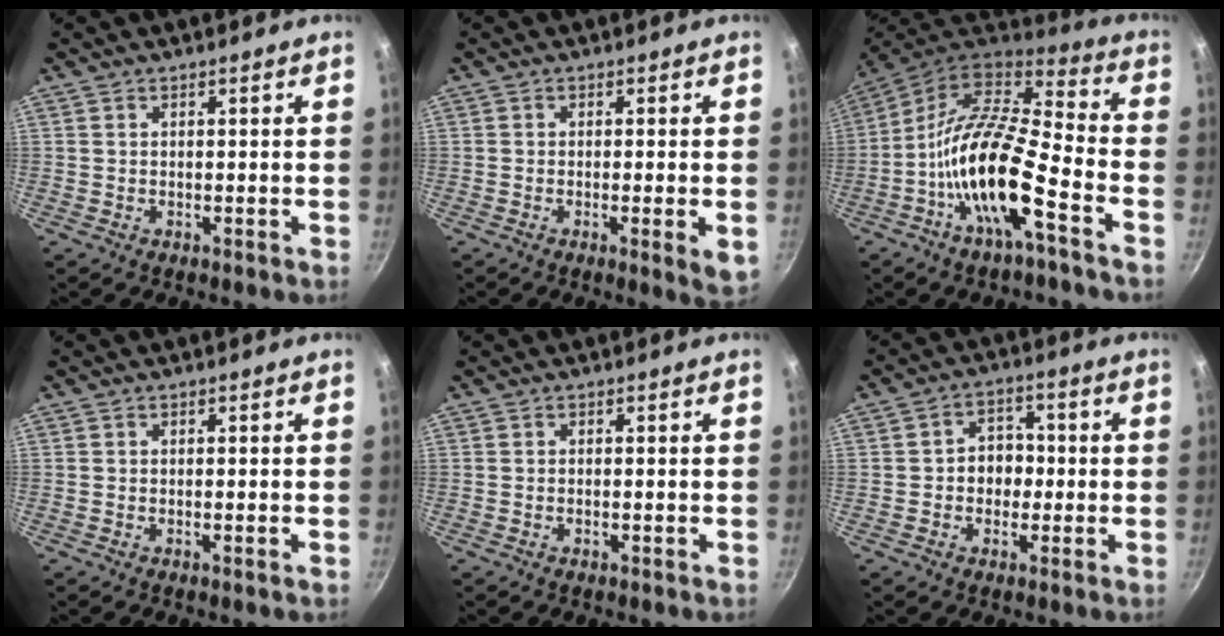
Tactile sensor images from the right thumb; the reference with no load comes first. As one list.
[{"total": 4.8, "force": [-1.0, 0.9, 4.6], "torque": [-0.062, -0.009, -0.013]}, {"total": 19.2, "force": [-7.0, 6.4, 16.8], "torque": [-0.304, 0.051, -0.150]}, {"total": 0.7, "force": [-0.3, 0.0, 0.7], "torque": [-0.017, 0.003, -0.007]}, {"total": 0.7, "force": [-0.3, 0.3, 0.5], "torque": [-0.011, 0.003, -0.007]}, {"total": 6.1, "force": [-0.6, 5.1, 3.3], "torque": [-0.005, 0.015, -0.015]}]